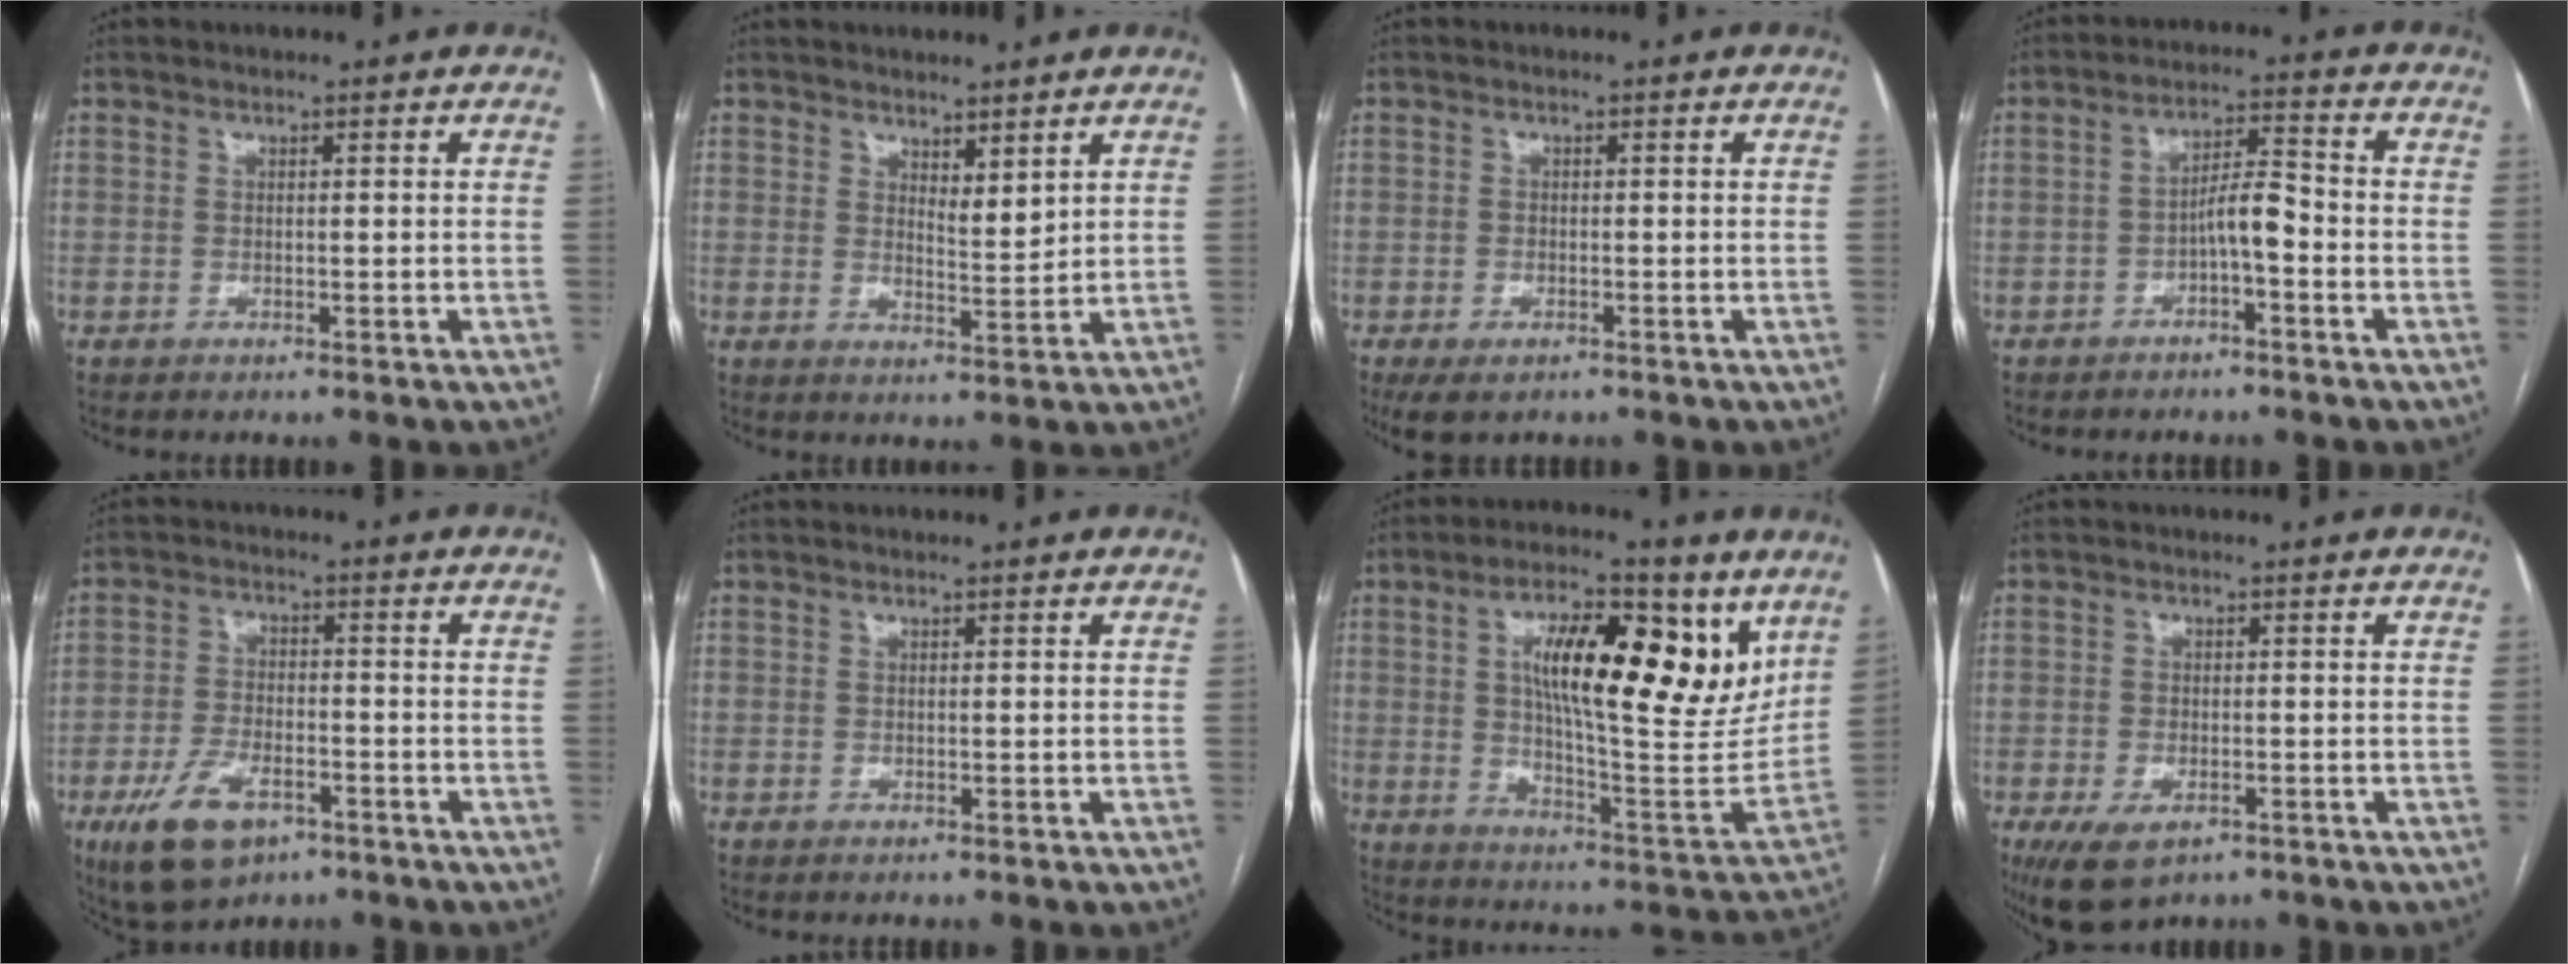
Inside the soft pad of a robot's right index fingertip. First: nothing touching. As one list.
[{"total": 2.3, "force": [1.8, 0.4, 1.4], "torque": [-0.028, -0.013, 0.037]}, {"total": 3.7, "force": [-2.4, 1.7, 2.2], "torque": [-0.044, -0.007, -0.031]}, {"total": 4.9, "force": [-1.9, 1.0, 4.5], "torque": [-0.075, 0.017, -0.031]}, {"total": 9.7, "force": [-5.3, 4.6, 6.7], "torque": [-0.138, -0.005, -0.086]}, {"total": 0.0}, {"total": 20.7, "force": [8.3, 6.1, 18.0], "torque": [-0.272, 0.008, 0.134]}, {"total": 6.3, "force": [-3.6, 3.2, 4.0], "torque": [-0.074, -0.008, -0.052]}]